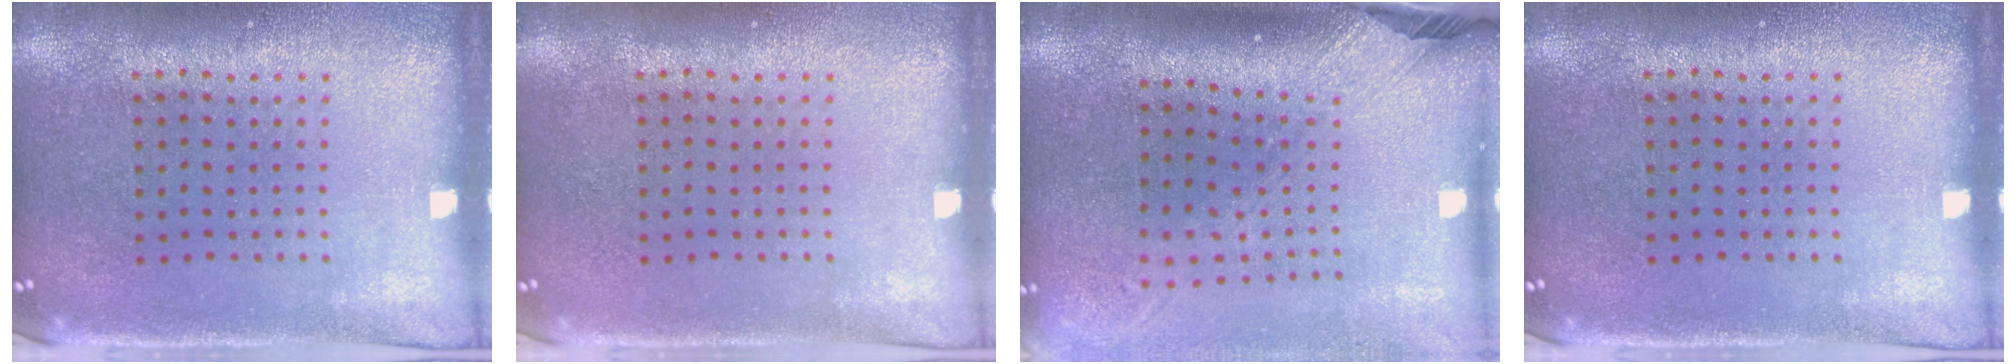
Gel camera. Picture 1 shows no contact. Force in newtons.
{"total": 0.0}
{"total": 2.5, "press": 1.9, "slide": 1.7}
{"total": 0.0}